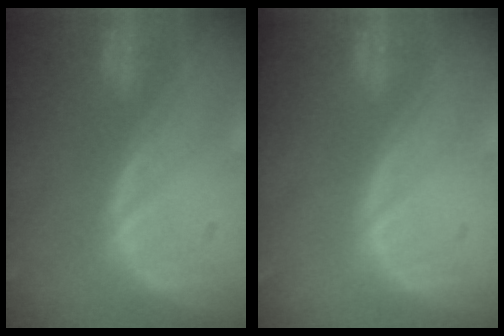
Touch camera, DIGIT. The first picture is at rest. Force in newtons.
{"total": 0.0}